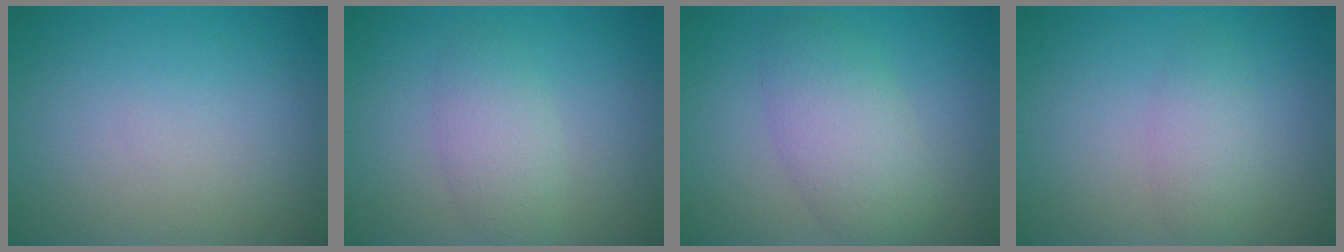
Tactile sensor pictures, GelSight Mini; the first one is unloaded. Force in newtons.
{"total": 2.8, "press": 2.8, "slide": 0.1}
{"total": 4.5, "press": 4.5, "slide": 0.1}
{"total": 2.2, "press": 2.2, "slide": 0.0}